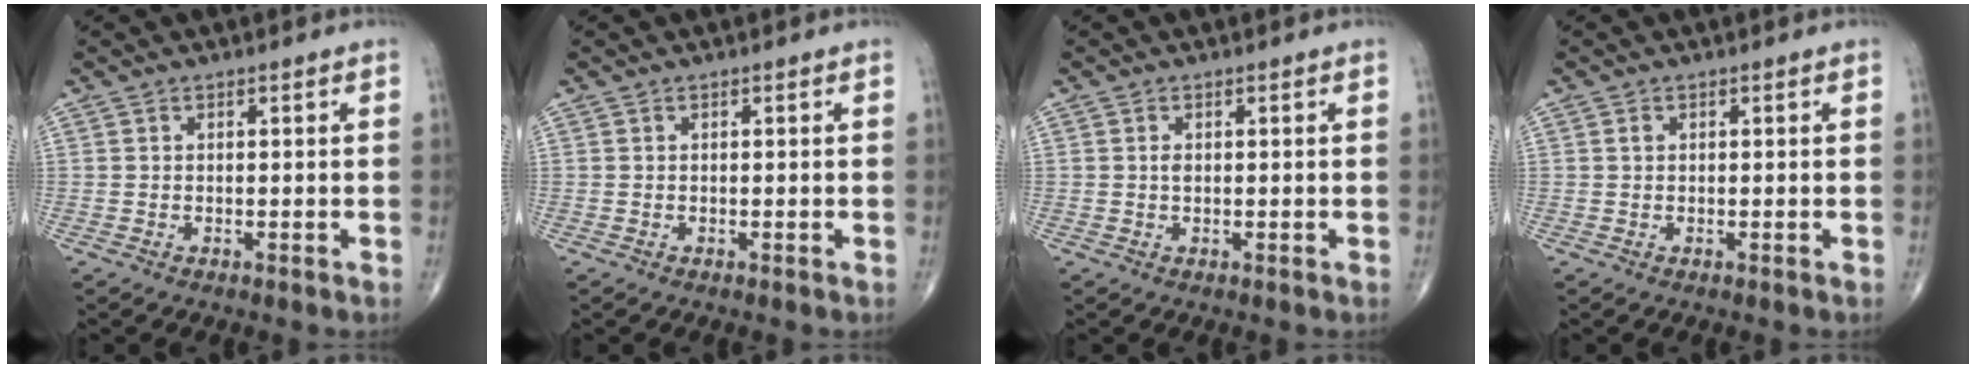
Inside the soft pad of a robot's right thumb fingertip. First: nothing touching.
{"total": 0.0}
{"total": 0.9, "force": [0.1, 0.6, 0.7], "torque": [-0.013, 0.000, 0.003]}
{"total": 0.6, "force": [0.2, 0.5, 0.4], "torque": [-0.008, 0.003, 0.004]}